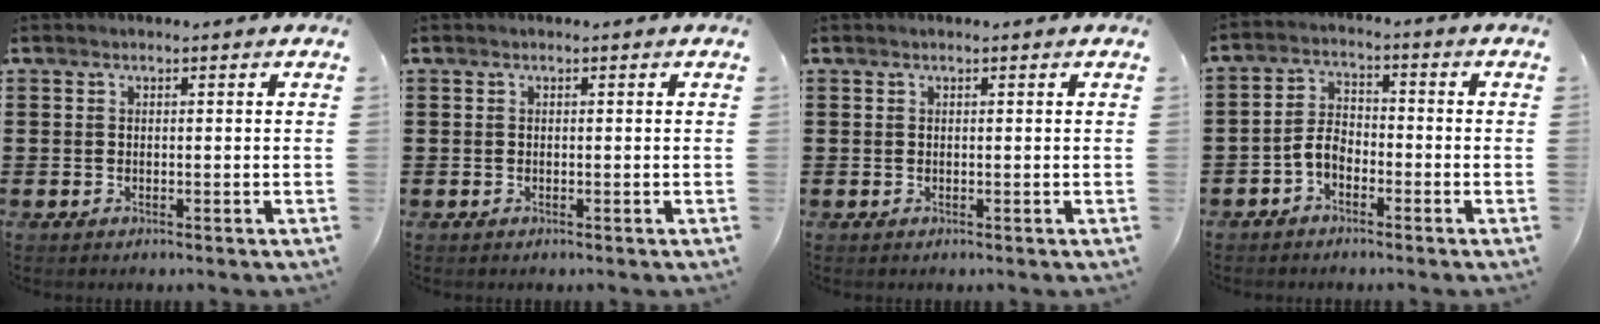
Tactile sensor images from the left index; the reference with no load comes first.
{"total": 0.0}
{"total": 0.0}
{"total": 3.8, "force": [-2.4, 2.0, 2.2], "torque": [-0.055, 0.004, -0.052]}